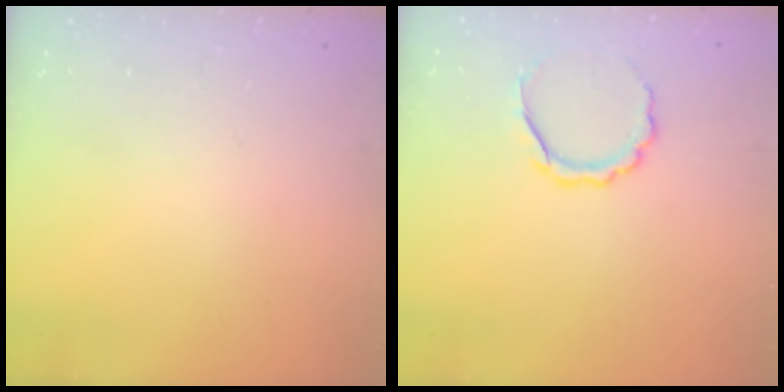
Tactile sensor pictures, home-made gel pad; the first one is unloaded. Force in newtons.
{"total": 6.5, "press": 6.4, "slide": 0.5}